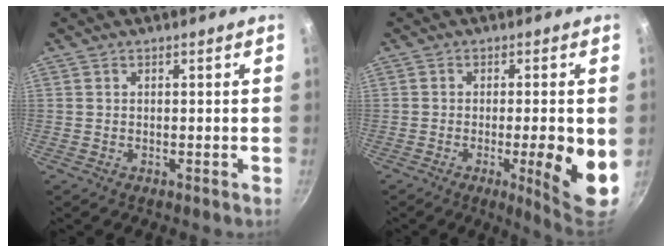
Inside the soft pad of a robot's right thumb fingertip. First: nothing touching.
{"total": 10.3, "force": [-2.2, 1.5, 9.9], "torque": [-0.131, -0.004, -0.027]}